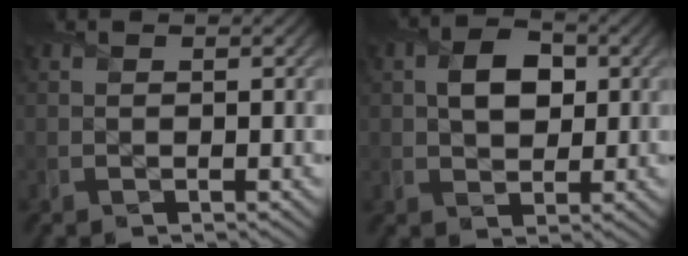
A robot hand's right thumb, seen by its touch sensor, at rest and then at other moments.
{"total": 4.9, "force": [1.0, 3.4, 3.3], "torque": [-0.062, 0.001, 0.011]}